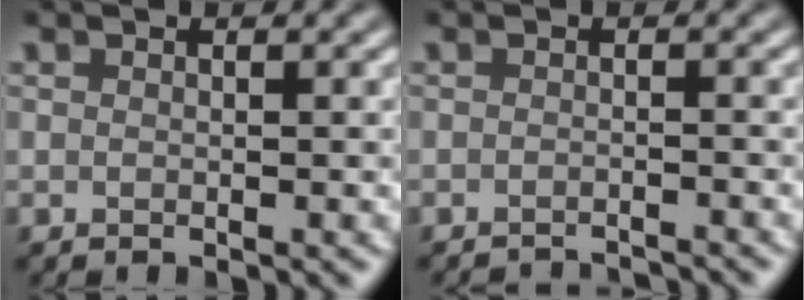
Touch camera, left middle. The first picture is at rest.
{"total": 3.4, "force": [-3.3, 0.3, 0.7], "torque": [-0.008, 0.005, -0.044]}